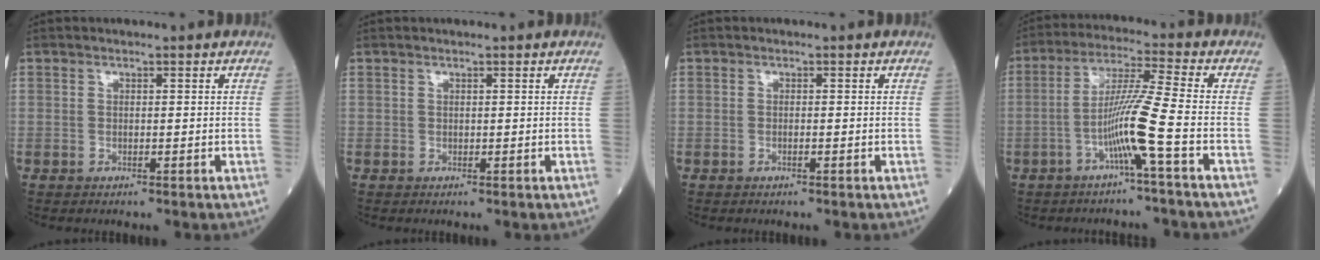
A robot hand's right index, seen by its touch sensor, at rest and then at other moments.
{"total": 0.0}
{"total": 0.6, "force": [-0.2, 0.0, 0.5], "torque": [-0.012, -0.001, -0.003]}
{"total": 8.6, "force": [-3.1, -1.8, 7.8], "torque": [-0.152, 0.006, -0.061]}